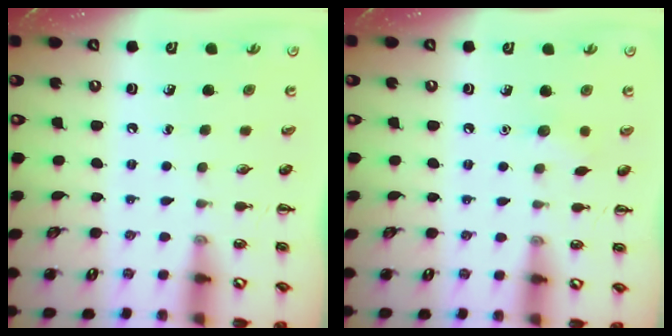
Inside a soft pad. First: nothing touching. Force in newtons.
{"total": 5.1, "press": 5.0, "slide": 1.1}